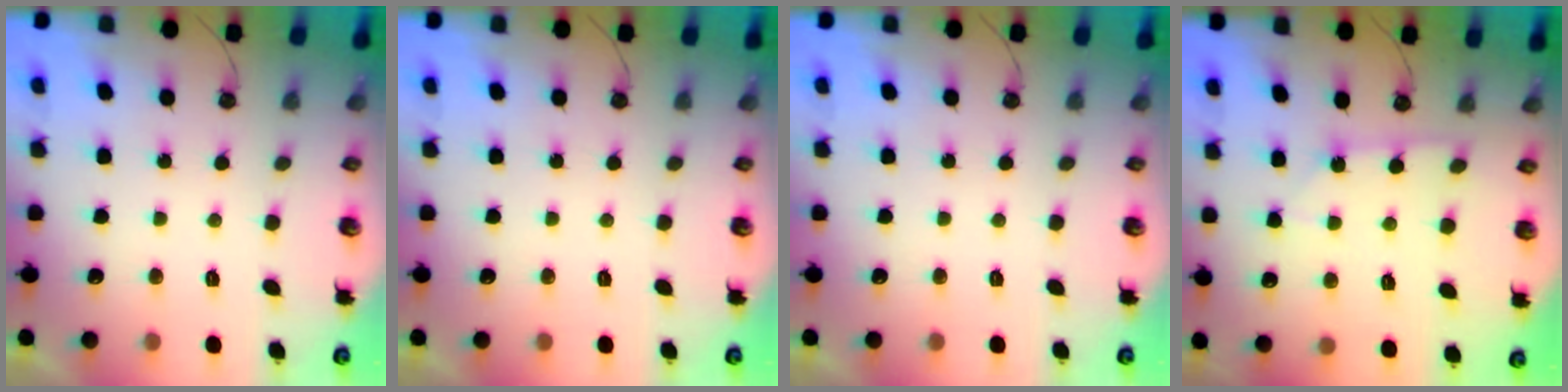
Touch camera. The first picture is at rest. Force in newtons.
{"total": 0.0}
{"total": 0.0}
{"total": 3.9, "press": 3.9, "slide": 0.5}